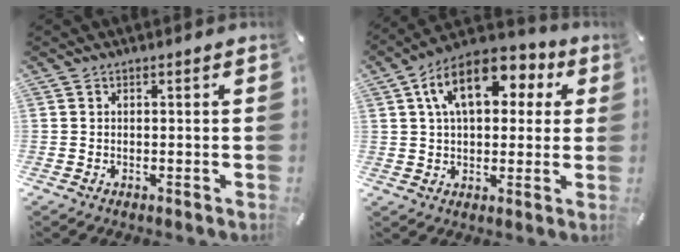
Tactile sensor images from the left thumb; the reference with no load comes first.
{"total": 14.8, "force": [5.2, 8.7, 10.7], "torque": [-0.190, 0.000, 0.088]}